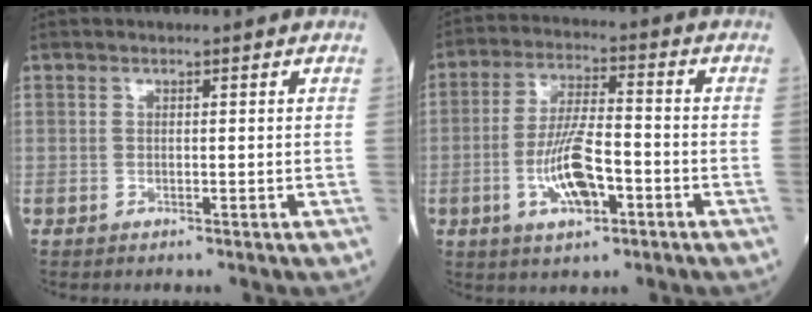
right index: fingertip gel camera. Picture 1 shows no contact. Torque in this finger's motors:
{"motor_torque": [0.12, -0.16, 0.26, 0.13]}